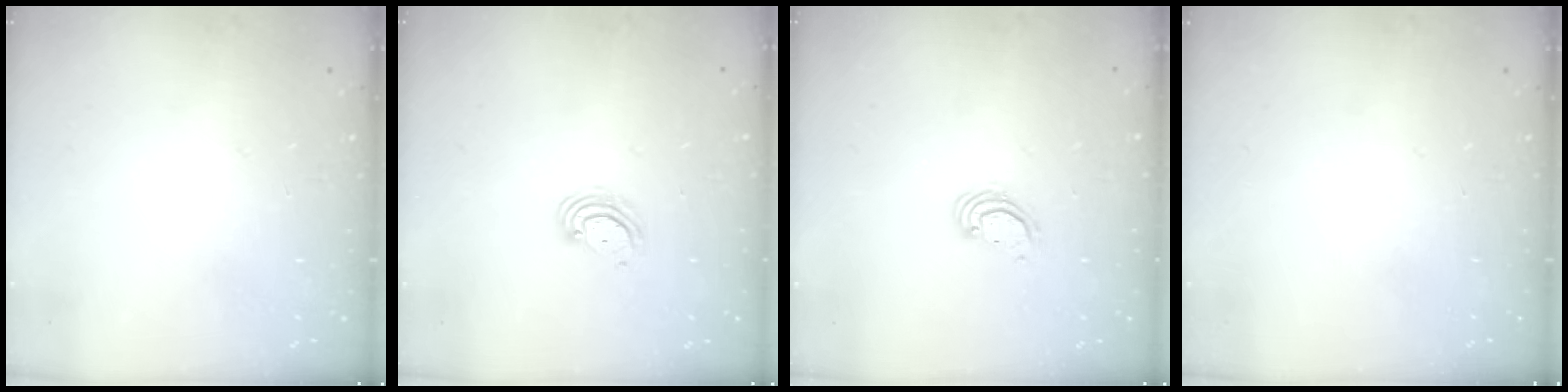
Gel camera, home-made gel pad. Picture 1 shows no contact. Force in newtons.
{"total": 5.5, "press": 5.5, "slide": 0.6}
{"total": 3.0, "press": 3.0, "slide": 0.3}
{"total": 0.0}